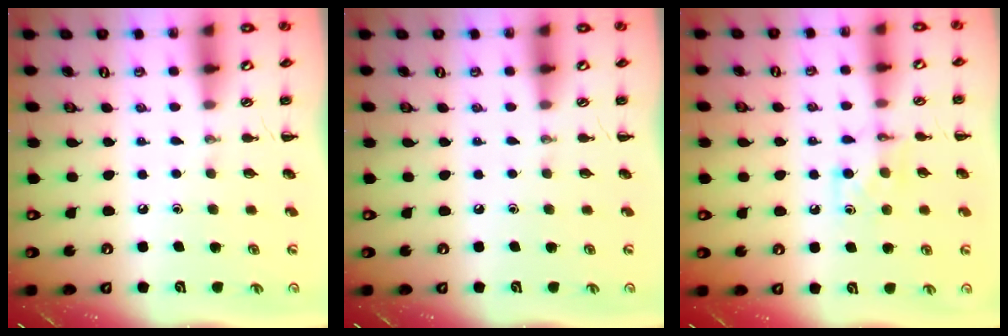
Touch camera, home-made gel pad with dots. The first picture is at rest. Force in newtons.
{"total": 0.0}
{"total": 5.6, "press": 5.5, "slide": 1.2}